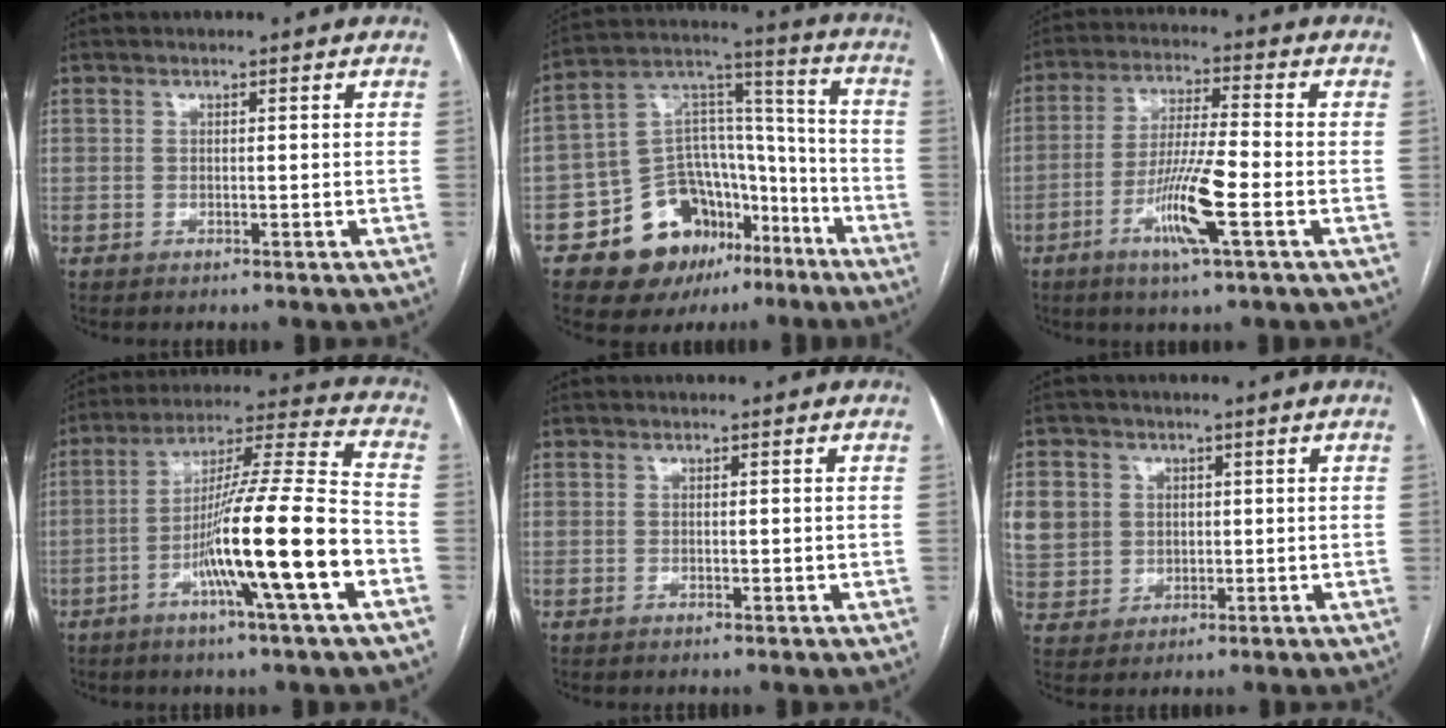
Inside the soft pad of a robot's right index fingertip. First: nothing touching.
{"total": 17.0, "force": [-10.2, 10.8, 8.2], "torque": [-0.118, 0.069, -0.158]}
{"total": 10.1, "force": [-3.8, 0.3, 9.4], "torque": [-0.182, -0.010, -0.073]}
{"total": 17.6, "force": [-6.0, -0.7, 16.5], "torque": [-0.285, -0.003, -0.107]}
{"total": 0.6, "force": [0.0, 0.3, 0.5], "torque": [-0.009, -0.001, 0.002]}
{"total": 10.9, "force": [2.5, 10.0, 3.4], "torque": [-0.103, 0.028, 0.066]}